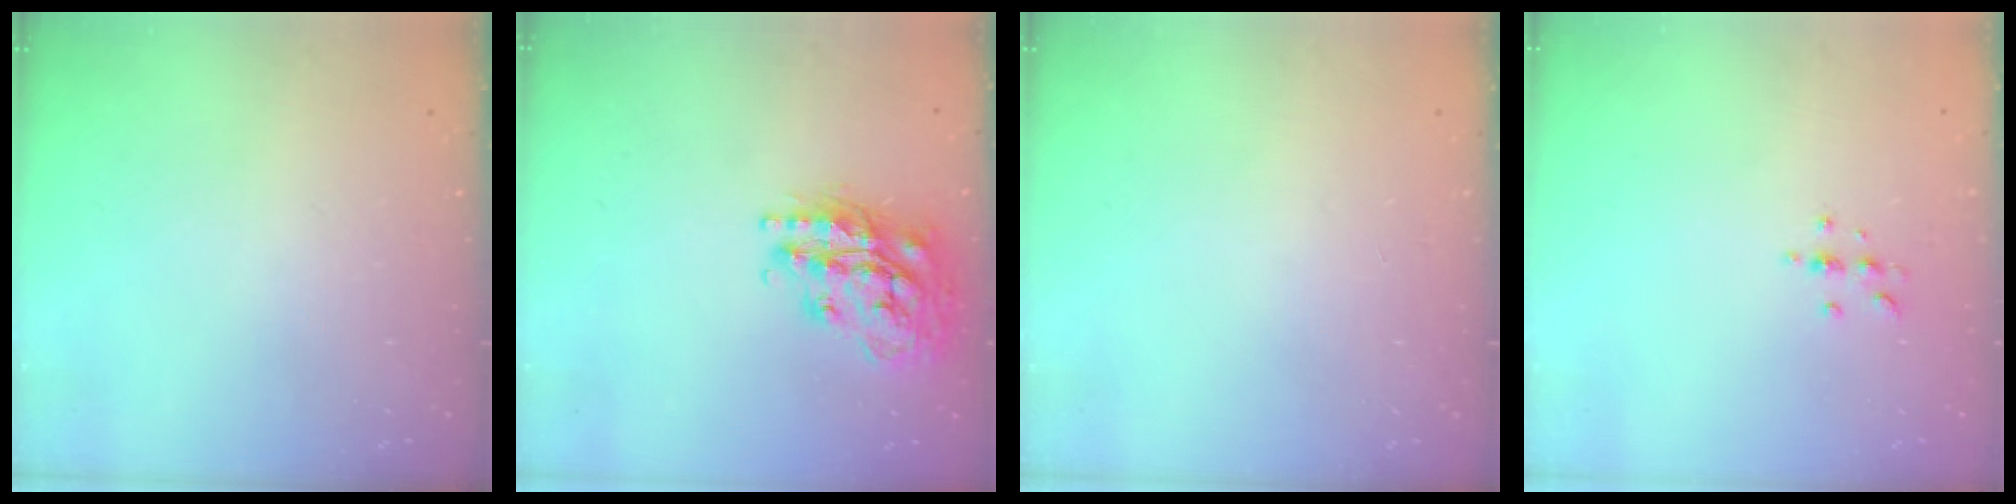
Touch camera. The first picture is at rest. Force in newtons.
{"total": 19.3, "press": 19.3, "slide": 1.4}
{"total": 0.0}
{"total": 3.4, "press": 3.4, "slide": 0.4}